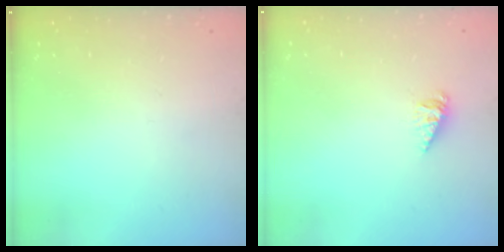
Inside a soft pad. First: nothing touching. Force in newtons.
{"total": 2.8, "press": 2.8, "slide": 0.4}